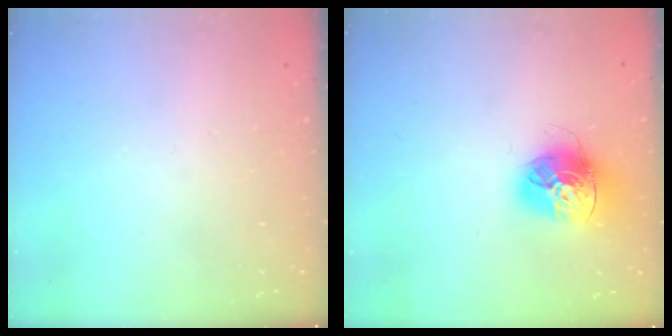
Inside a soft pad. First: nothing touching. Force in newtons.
{"total": 15.7, "press": 15.6, "slide": 1.6}